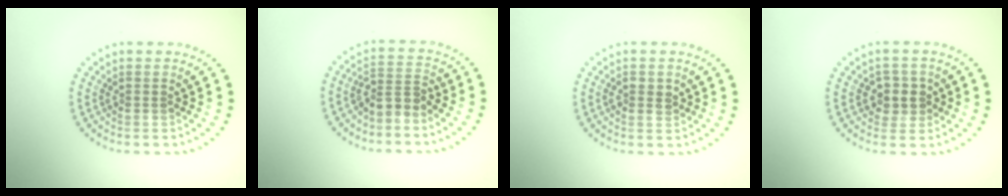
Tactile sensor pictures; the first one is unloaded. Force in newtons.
{"total": 2.5, "press": 1.8, "slide": 1.7}
{"total": 1.5, "press": 1.5, "slide": 0.1}
{"total": 2.3, "press": 2.1, "slide": 1.0}